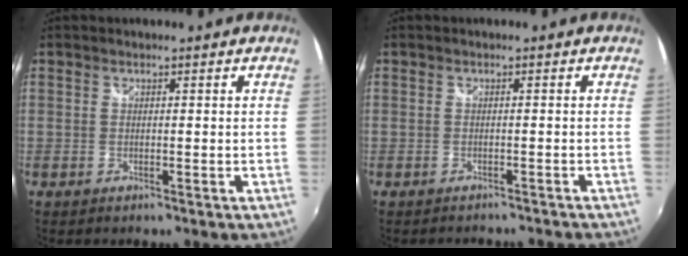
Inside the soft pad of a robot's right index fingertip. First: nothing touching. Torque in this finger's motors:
{"motor_torque": [-0.12, -0.03, -0.06, -0.03]}